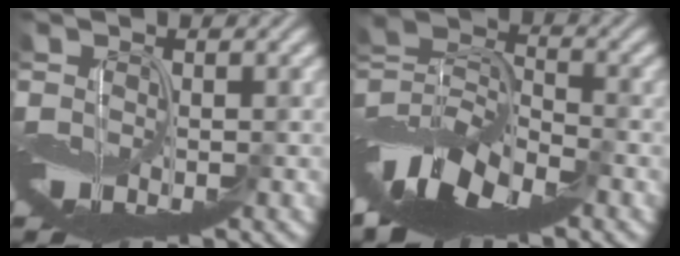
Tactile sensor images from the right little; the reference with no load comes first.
{"total": 9.1, "force": [-5.4, 4.4, 5.9], "torque": [-0.108, 0.005, -0.119]}